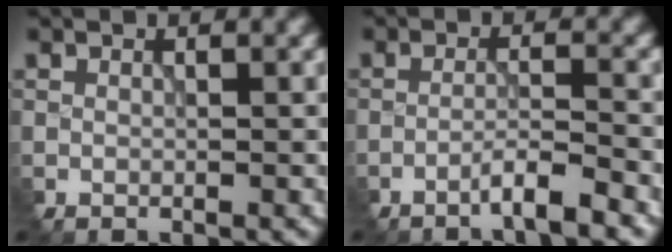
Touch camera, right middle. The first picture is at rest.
{"total": 2.8, "force": [-2.3, -0.2, 1.6], "torque": [-0.026, 0.011, -0.049]}